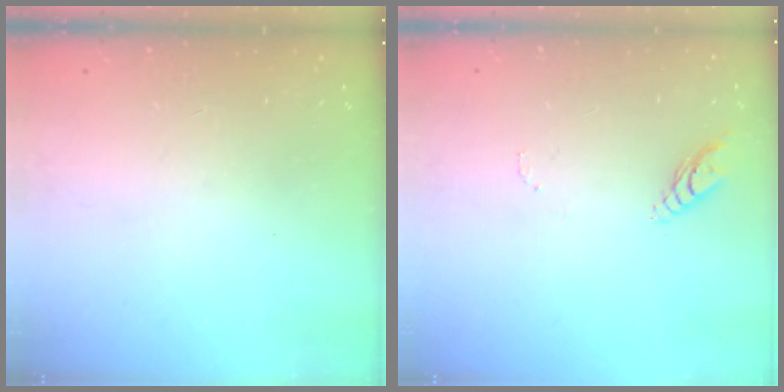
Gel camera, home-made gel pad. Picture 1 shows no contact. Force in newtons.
{"total": 4.6, "press": 4.5, "slide": 0.5}